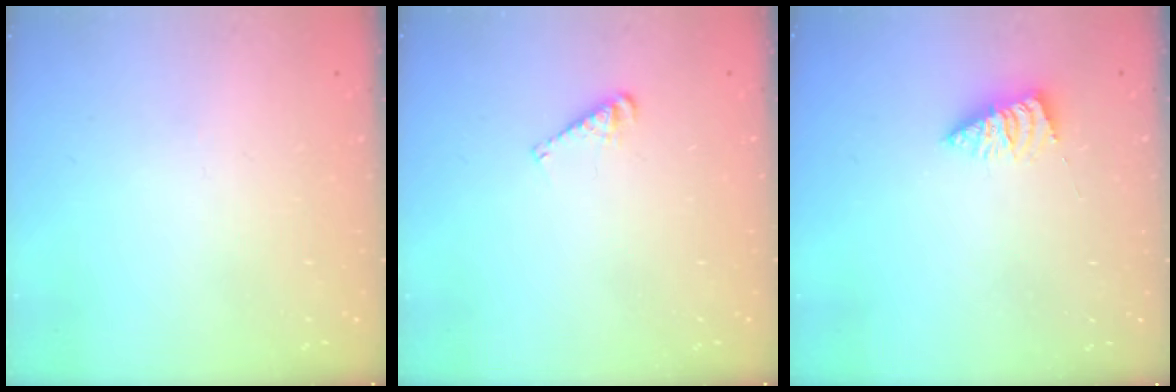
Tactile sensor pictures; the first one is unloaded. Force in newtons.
{"total": 4.9, "press": 4.8, "slide": 0.6}
{"total": 2.3, "press": 2.3, "slide": 0.4}